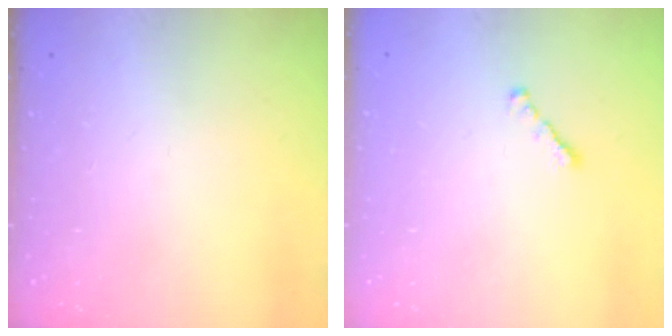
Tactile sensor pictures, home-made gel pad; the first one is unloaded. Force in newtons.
{"total": 1.8, "press": 1.7, "slide": 0.6}